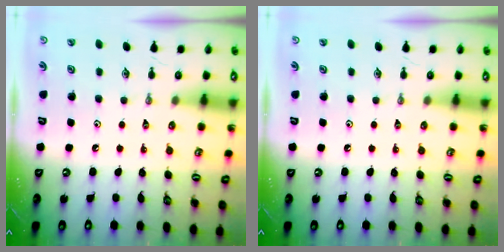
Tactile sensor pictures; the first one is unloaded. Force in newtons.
{"total": 0.0}